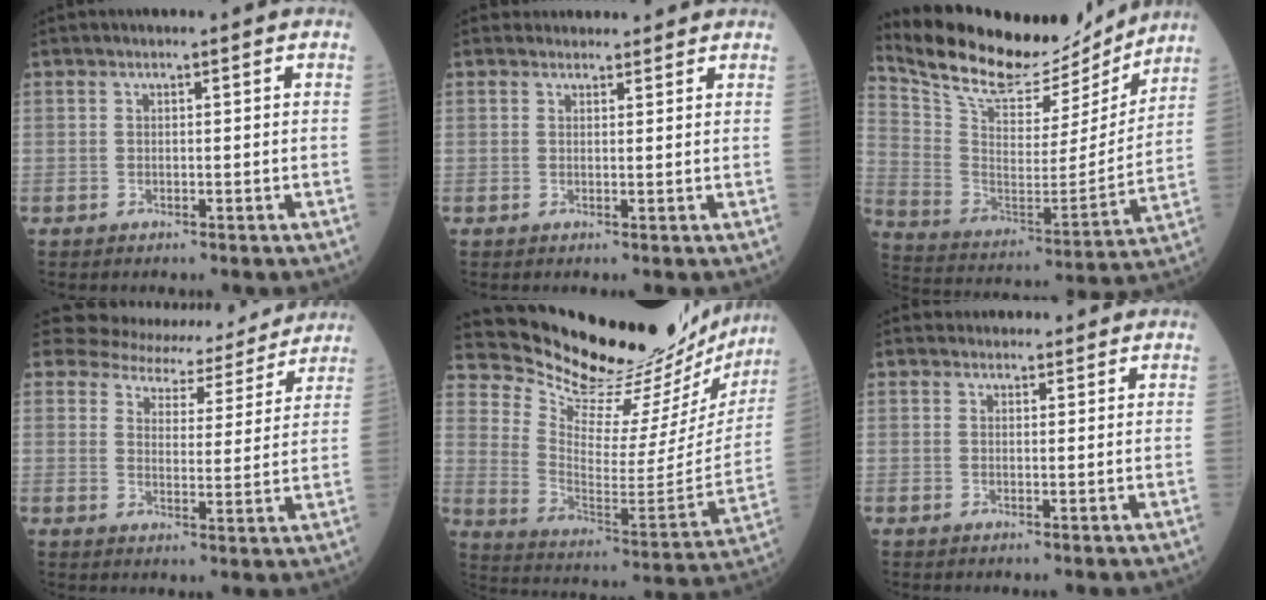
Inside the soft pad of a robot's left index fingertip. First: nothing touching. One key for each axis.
{"total": 3.3, "fx": 3.1, "fy": 1.2, "fz": 0.0, "tx": 0.004, "ty": 0.012, "tz": 0.037}
{"total": 19.7, "fx": 18.2, "fy": 5.2, "fz": 5.7, "tx": -0.116, "ty": -0.017, "tz": 0.291}
{"total": 14.7, "fx": 13.4, "fy": 5.4, "fz": 2.9, "tx": -0.028, "ty": -0.001, "tz": 0.154}
{"total": 28.0, "fx": 26.0, "fy": 5.4, "fz": 8.9, "tx": -0.151, "ty": -0.110, "tz": 0.347}
{"total": 4.1, "fx": 3.9, "fy": 1.4, "fz": 0.2, "tx": 0.006, "ty": 0.013, "tz": 0.045}